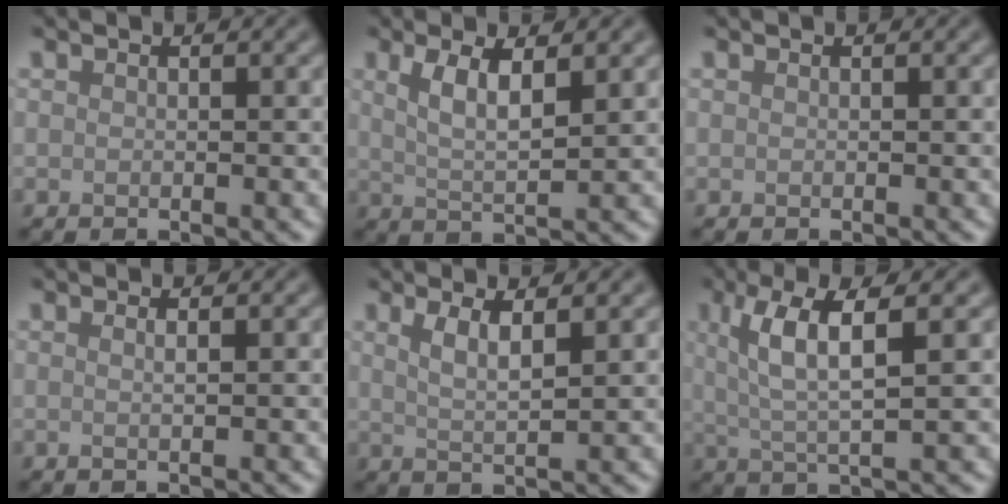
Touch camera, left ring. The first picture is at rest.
{"total": 3.8, "force": [1.6, 1.1, 3.3], "torque": [-0.066, -0.004, 0.030]}
{"total": 0.0}
{"total": 1.2, "force": [0.3, 0.5, 1.1], "torque": [-0.008, -0.002, -0.006]}
{"total": 2.8, "force": [1.2, 0.7, 2.4], "torque": [-0.040, -0.004, 0.023]}
{"total": 5.5, "force": [1.7, 1.2, 5.1], "torque": [-0.102, 0.004, 0.034]}